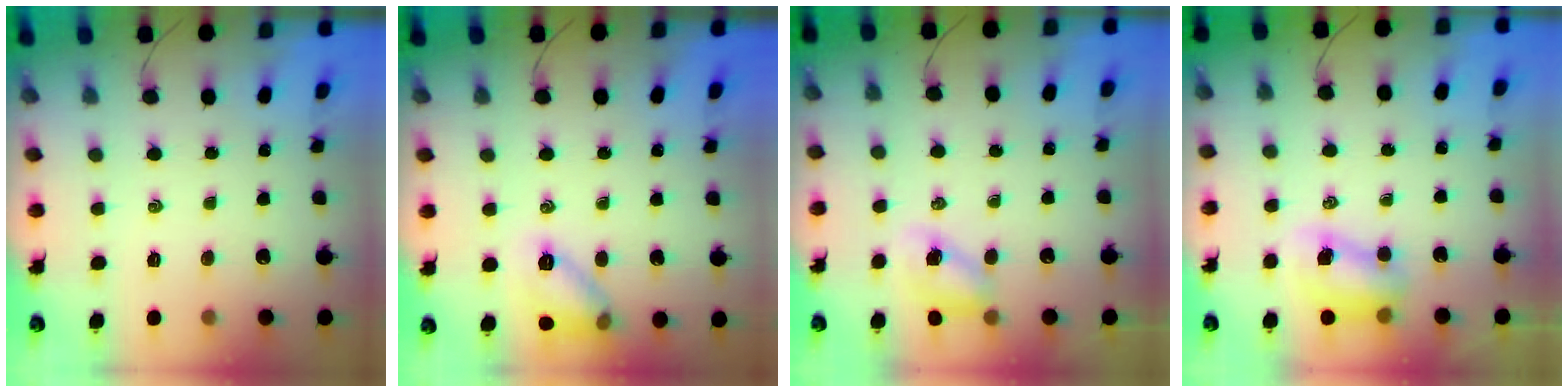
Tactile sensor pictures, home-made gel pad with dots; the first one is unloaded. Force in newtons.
{"total": 10.9, "press": 10.9, "slide": 0.5}
{"total": 5.8, "press": 5.8, "slide": 0.4}
{"total": 8.0, "press": 7.9, "slide": 1.0}